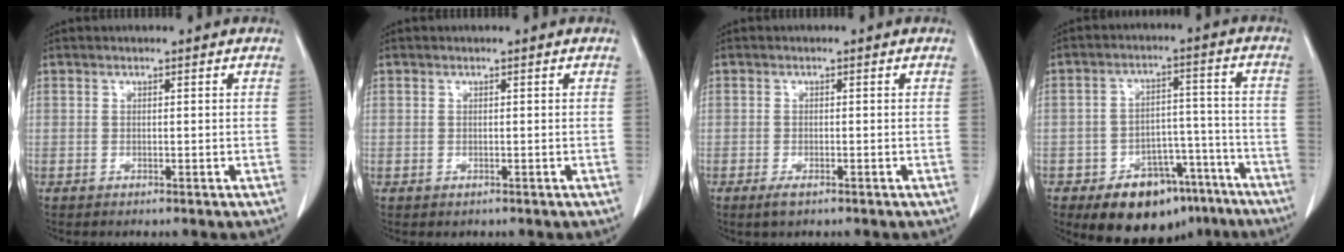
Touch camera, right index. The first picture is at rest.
{"total": 0.7, "force": [-0.1, 0.7, 0.0], "torque": [0.003, 0.005, -0.003]}
{"total": 1.7, "force": [-1.1, 0.5, 1.1], "torque": [-0.024, -0.003, -0.016]}
{"total": 13.2, "force": [-8.9, 7.6, 6.1], "torque": [-0.063, 0.044, -0.126]}